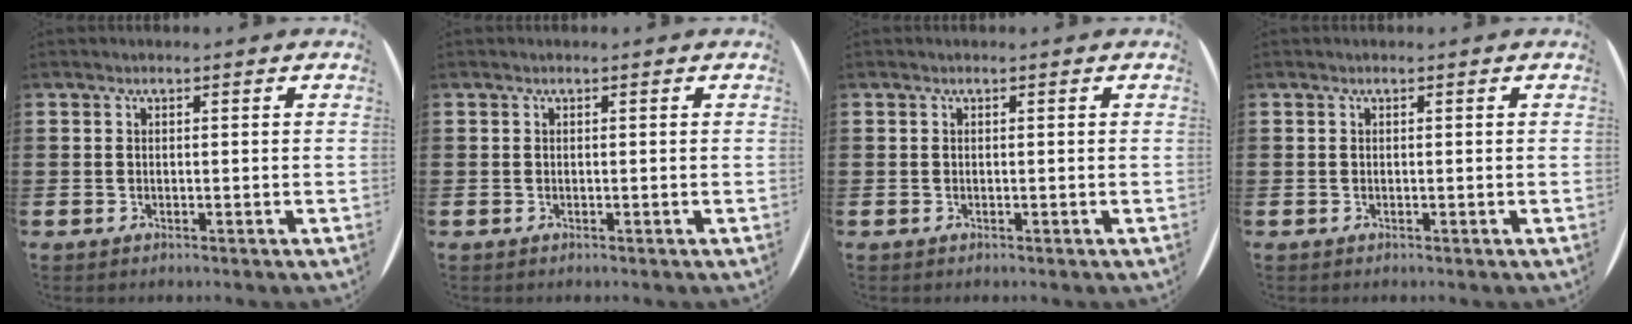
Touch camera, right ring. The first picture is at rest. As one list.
[{"total": 0.0}, {"total": 0.0}, {"total": 0.0}]